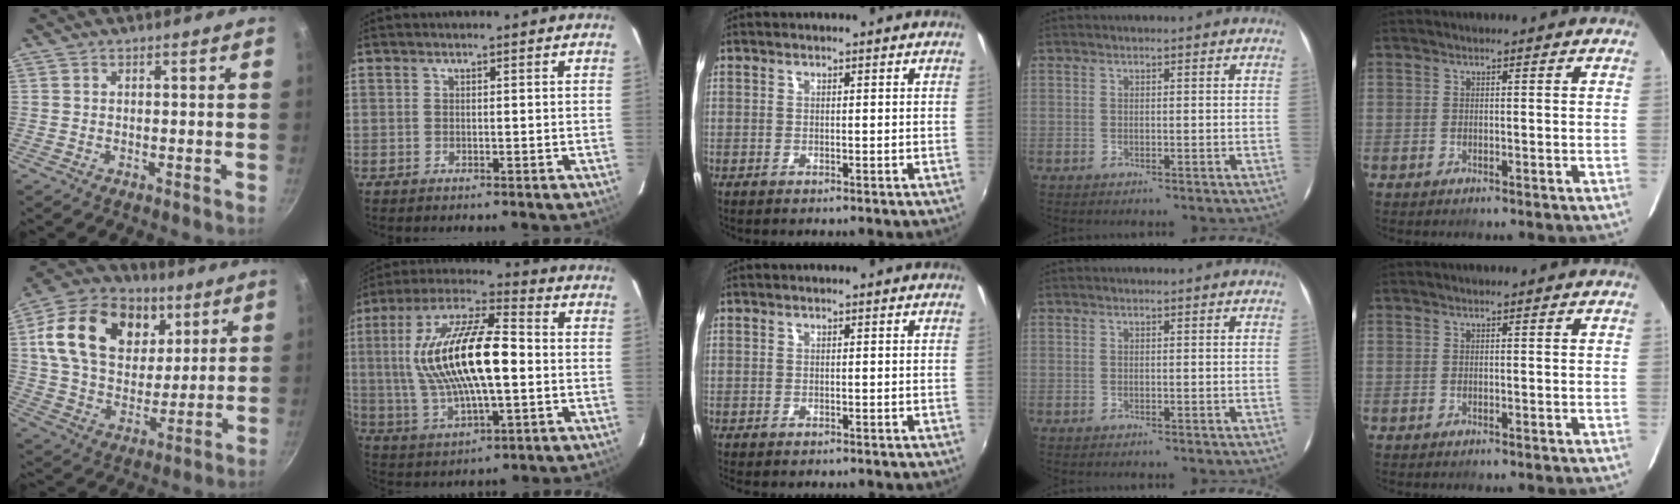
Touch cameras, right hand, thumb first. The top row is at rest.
{"thumb": {"total": 23.1, "force": [8.0, 16.3, 14.2], "torque": [-0.232, -0.009, 0.132]}, "index": {"total": 19.7, "force": [0.5, 6.8, 18.5], "torque": [-0.361, 0.013, 0.011]}, "middle": {"total": 1.0, "force": [-0.9, 0.1, 0.5], "torque": [-0.014, -0.005, -0.013]}}